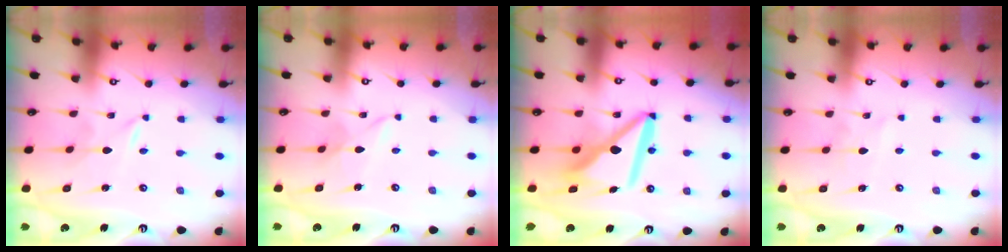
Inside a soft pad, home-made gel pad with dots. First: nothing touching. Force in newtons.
{"total": 2.9, "press": 2.9, "slide": 0.3}
{"total": 12.8, "press": 12.7, "slide": 1.4}
{"total": 1.6, "press": 1.6, "slide": 0.1}